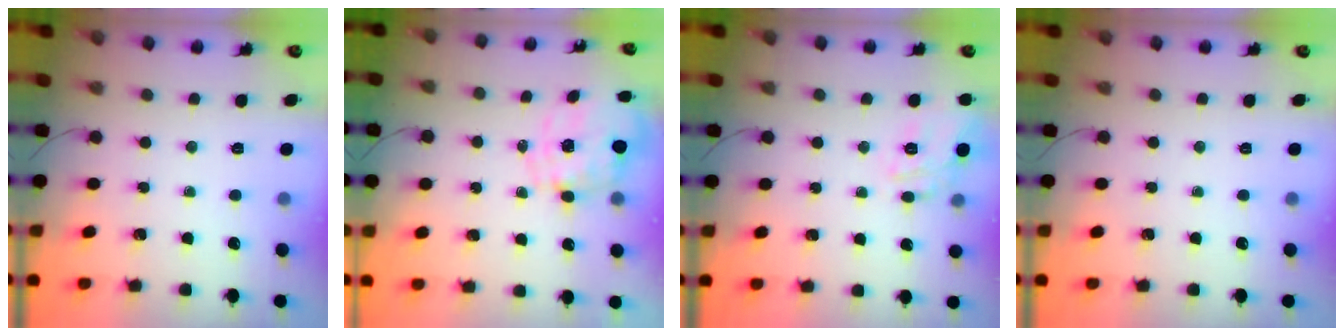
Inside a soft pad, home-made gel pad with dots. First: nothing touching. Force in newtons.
{"total": 2.3, "press": 2.1, "slide": 1.1}
{"total": 14.3, "press": 14.3, "slide": 0.4}
{"total": 0.0}